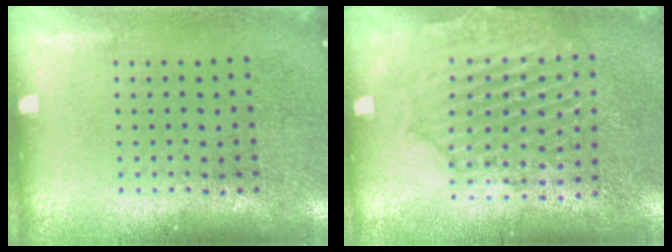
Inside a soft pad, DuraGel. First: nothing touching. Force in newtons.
{"total": 1.9, "press": 1.9, "slide": 0.4}